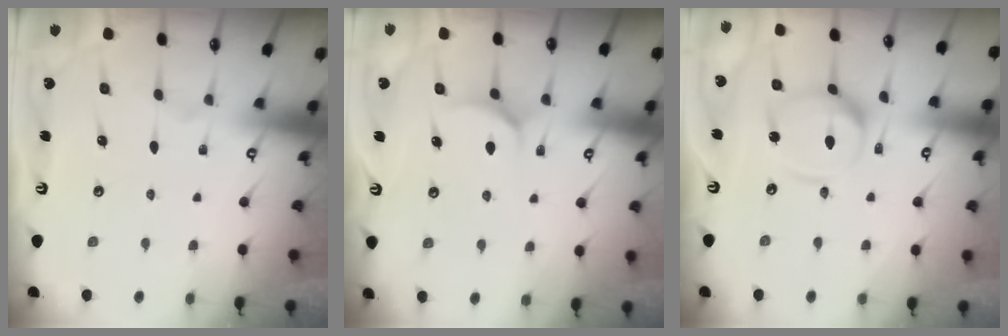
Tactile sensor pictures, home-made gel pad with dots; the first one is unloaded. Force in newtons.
{"total": 5.0, "press": 5.0, "slide": 0.6}
{"total": 10.2, "press": 10.2, "slide": 1.0}